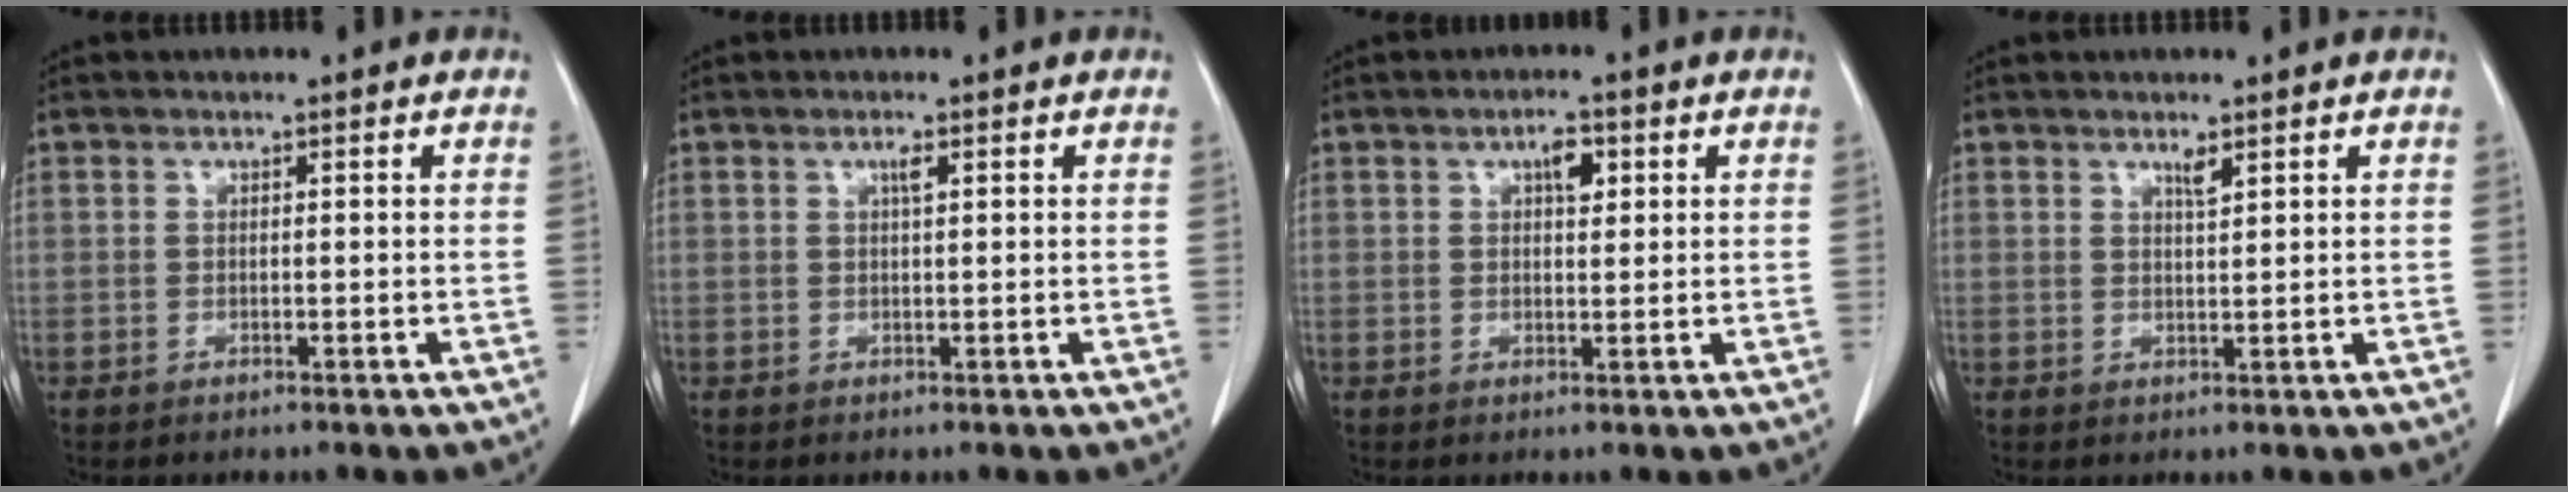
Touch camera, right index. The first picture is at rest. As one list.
[{"total": 1.2, "force": [0.5, 0.1, 1.1], "torque": [-0.020, 0.001, 0.008]}, {"total": 3.0, "force": [1.2, 1.2, 2.5], "torque": [-0.041, 0.003, 0.019]}, {"total": 1.5, "force": [1.1, 0.1, 1.1], "torque": [-0.020, -0.005, 0.019]}]